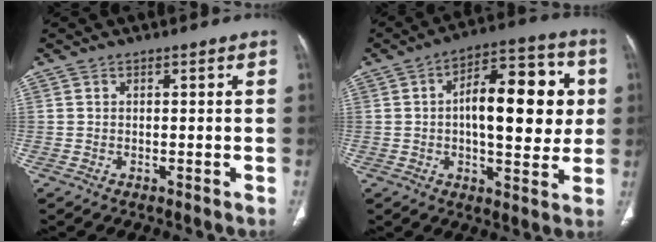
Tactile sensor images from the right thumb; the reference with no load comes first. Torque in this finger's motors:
{"motor_torque": [-0.38, 0.96, 0.41, 0.37, 0.15]}